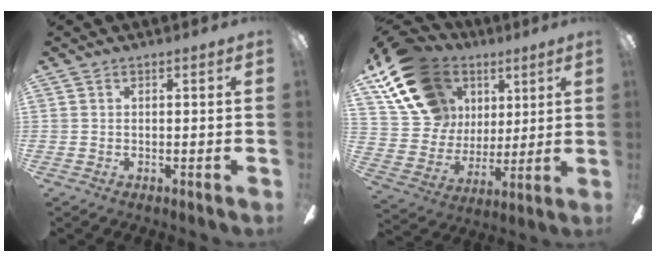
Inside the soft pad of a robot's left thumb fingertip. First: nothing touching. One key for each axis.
{"total": 19.9, "fx": 10.2, "fy": 14.8, "fz": 8.6, "tx": -0.164, "ty": -0.032, "tz": 0.206}